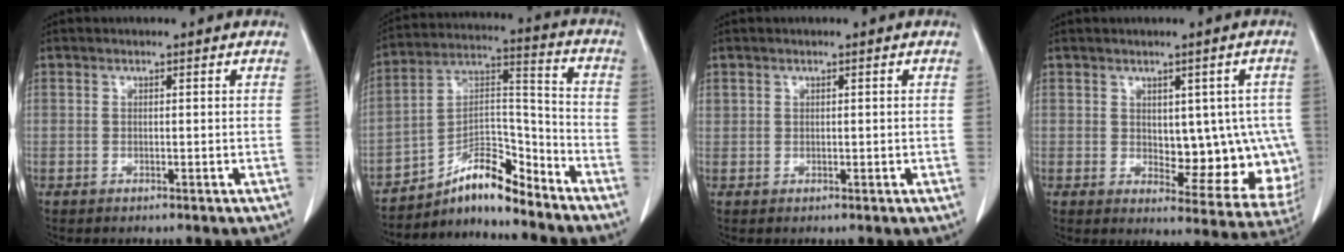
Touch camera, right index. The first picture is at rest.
{"total": 10.3, "force": [-9.0, 2.1, 4.6], "torque": [-0.080, 0.038, -0.156]}
{"total": 0.7, "force": [0.3, 0.5, 0.3], "torque": [-0.006, 0.008, 0.010]}
{"total": 11.3, "force": [0.2, 5.7, 9.7], "torque": [-0.097, 0.005, 0.019]}